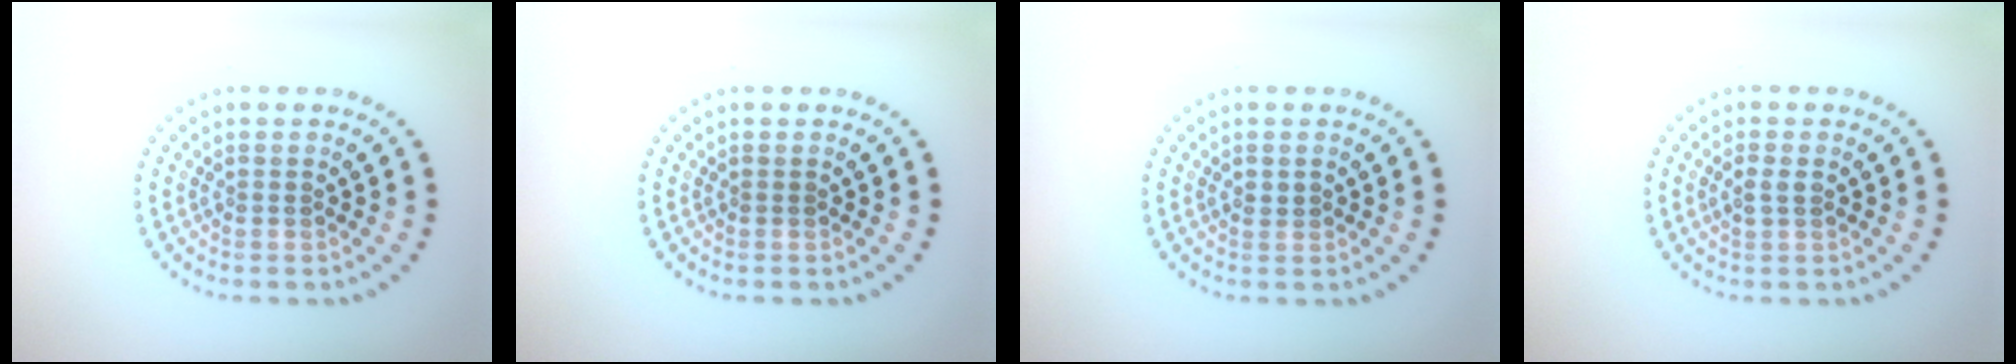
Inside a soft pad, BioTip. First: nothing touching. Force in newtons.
{"total": 0.0}
{"total": 0.8, "press": 0.8, "slide": 0.1}
{"total": 1.2, "press": 1.2, "slide": 0.0}